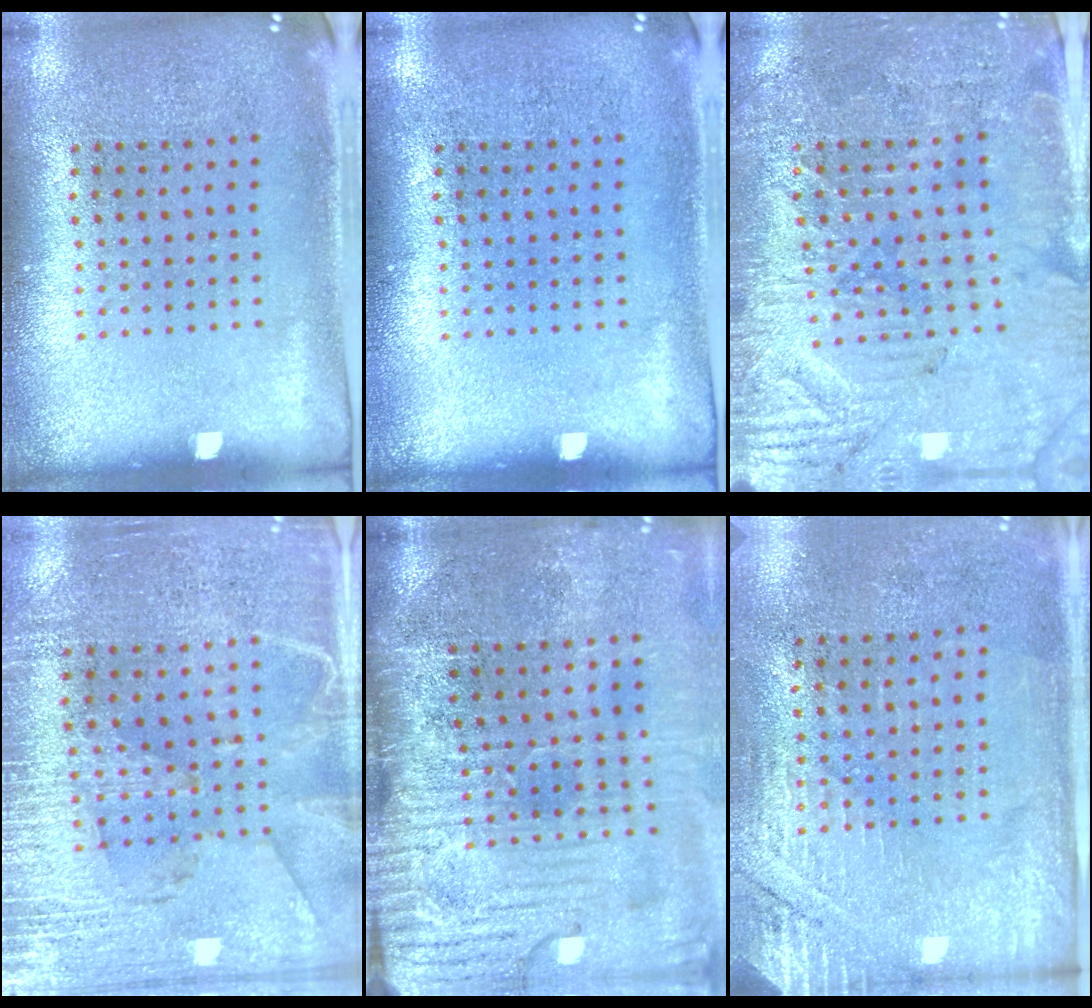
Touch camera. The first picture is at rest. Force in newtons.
{"total": 0.0}
{"total": 3.5, "press": 3.3, "slide": 1.0}
{"total": 3.2, "press": 2.9, "slide": 1.4}
{"total": 4.8, "press": 4.0, "slide": 2.6}
{"total": 2.7, "press": 2.5, "slide": 1.1}